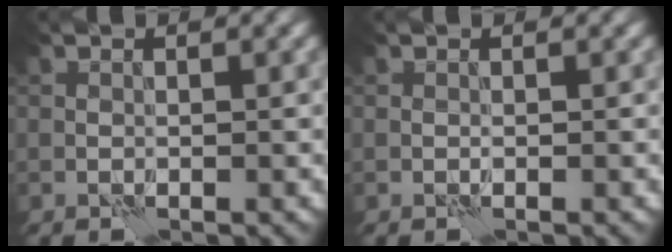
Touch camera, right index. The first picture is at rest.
{"total": 0.0}